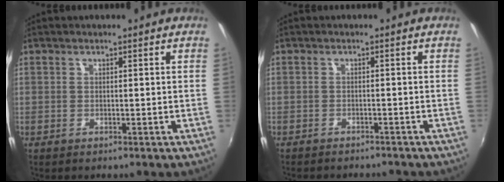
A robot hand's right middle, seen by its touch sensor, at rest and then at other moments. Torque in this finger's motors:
{"motor_torque": [1.07, -1.07, 0.17, 0.05]}